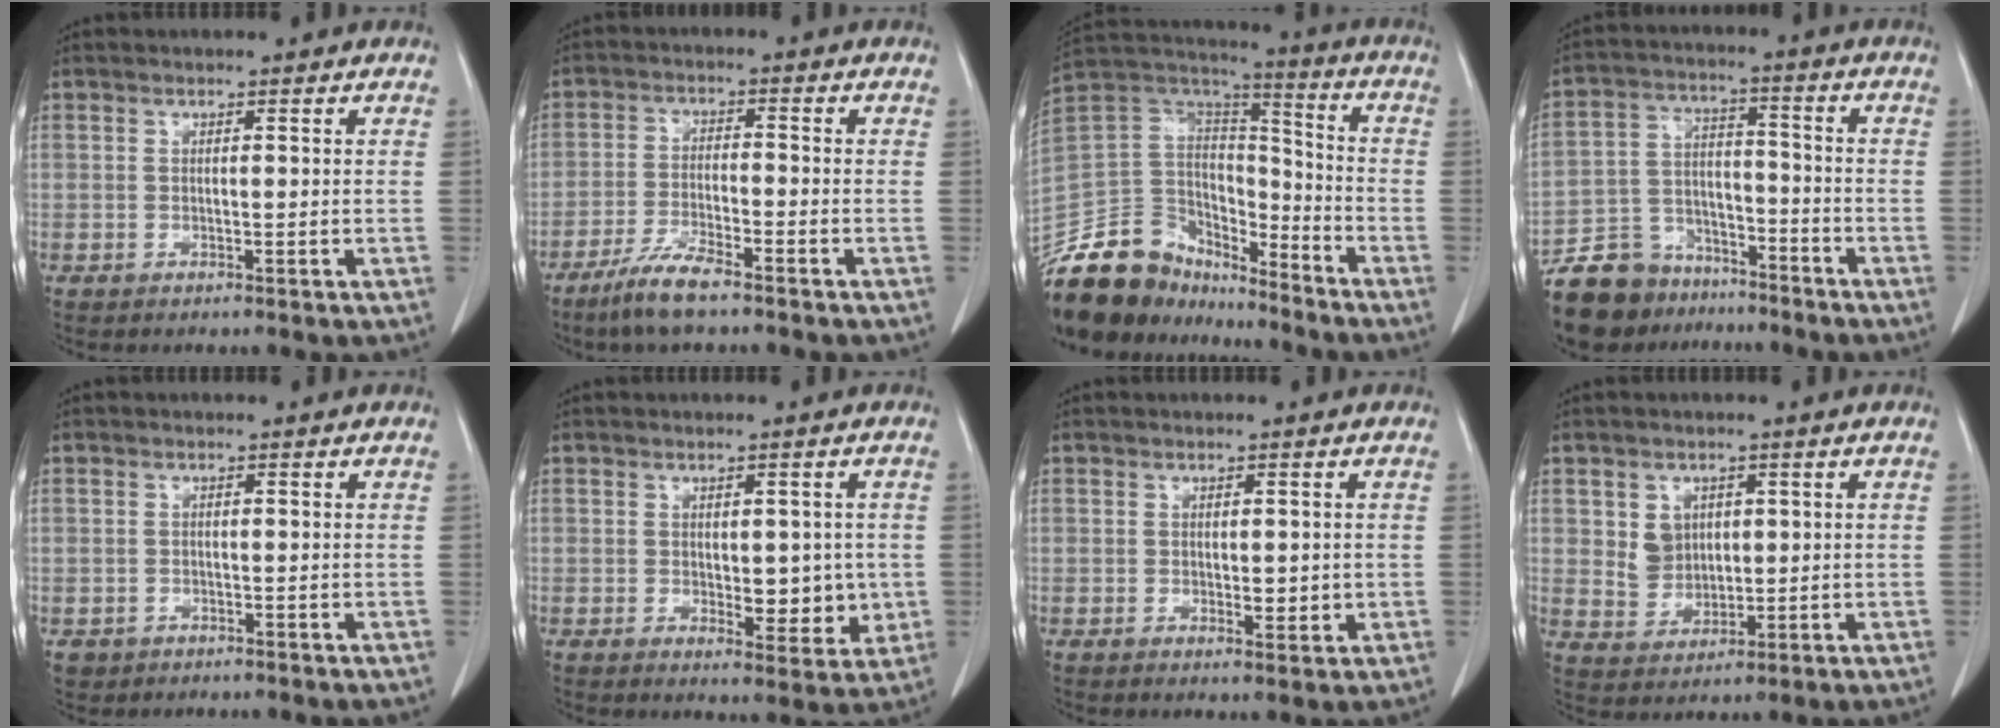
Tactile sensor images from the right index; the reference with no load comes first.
{"total": 6.5, "force": [-4.8, 0.7, 4.3], "torque": [-0.089, -0.011, -0.092]}
{"total": 18.7, "force": [-16.1, 8.1, 4.9], "torque": [-0.091, 0.051, -0.284]}
{"total": 12.3, "force": [-9.7, 6.8, 3.0], "torque": [-0.066, 0.026, -0.166]}
{"total": 1.6, "force": [-0.6, 1.5, 0.0], "torque": [0.001, 0.005, -0.004]}
{"total": 6.1, "force": [-0.1, 3.1, 5.2], "torque": [-0.056, -0.005, 0.011]}
{"total": 2.4, "force": [0.1, 1.3, 2.1], "torque": [-0.025, -0.002, 0.008]}
{"total": 4.8, "force": [1.4, 4.1, 2.1], "torque": [-0.037, 0.008, 0.038]}